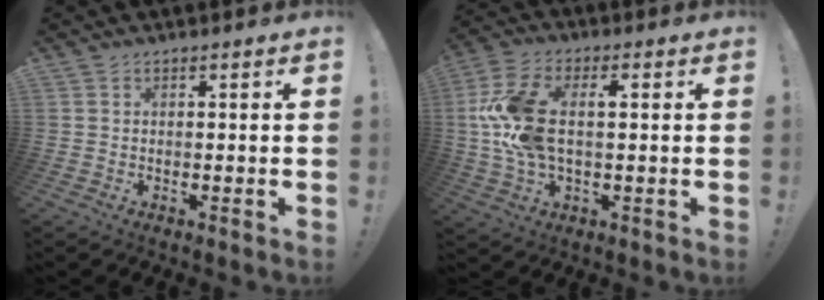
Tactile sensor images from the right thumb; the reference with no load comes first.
{"total": 14.8, "force": [1.3, 8.3, 12.2], "torque": [-0.241, 0.009, 0.026]}